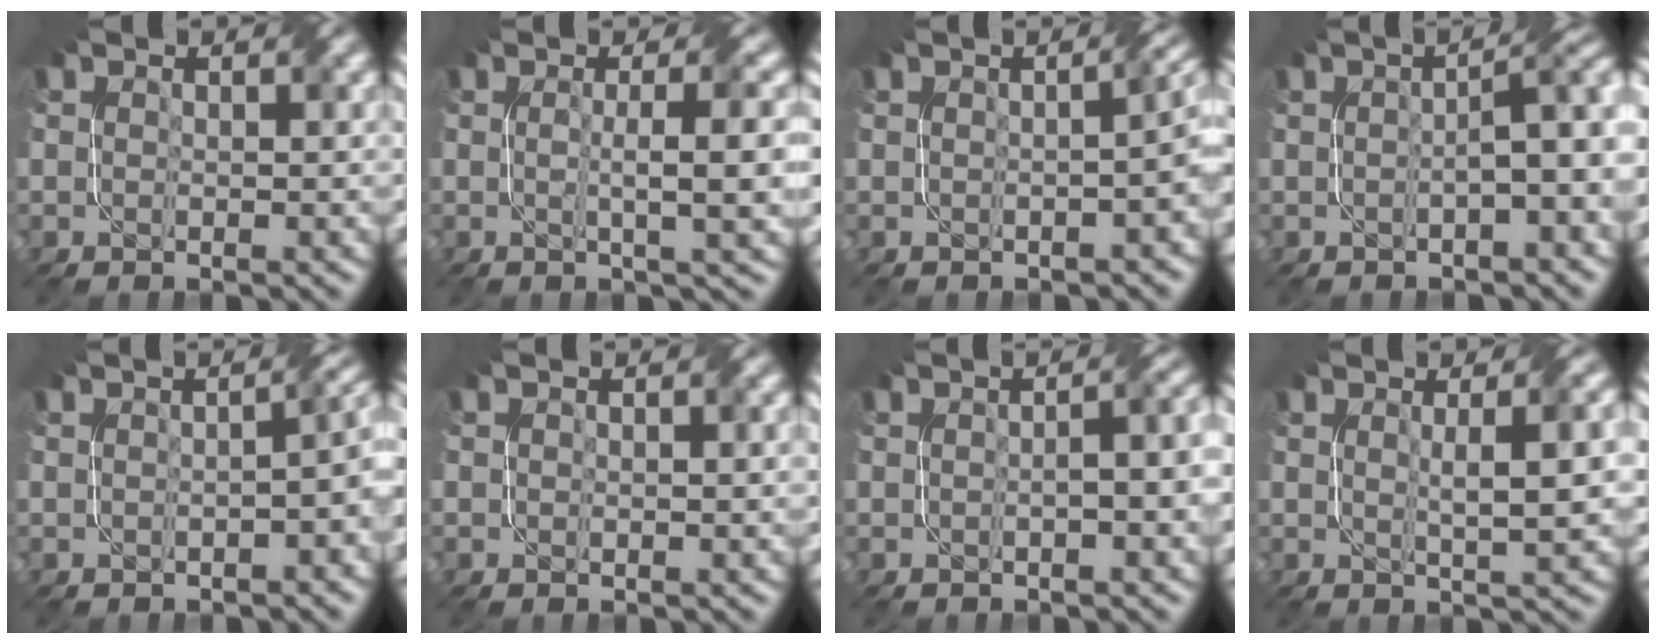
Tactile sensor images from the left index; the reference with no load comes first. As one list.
[{"total": 4.8, "force": [0.1, 1.0, 4.7], "torque": [-0.065, 0.006, 0.000]}, {"total": 4.7, "force": [-0.4, 2.1, 4.2], "torque": [-0.017, 0.006, -0.003]}, {"total": 5.3, "force": [-0.2, 1.4, 5.1], "torque": [-0.059, 0.017, -0.003]}, {"total": 4.9, "force": [-0.6, 2.1, 4.4], "torque": [-0.027, 0.006, -0.005]}, {"total": 0.7, "force": [0.3, 0.3, 0.5], "torque": [-0.007, 0.002, 0.004]}, {"total": 4.8, "force": [-0.1, 1.9, 4.4], "torque": [-0.032, 0.017, -0.005]}, {"total": 4.8, "force": [0.8, 1.1, 4.6], "torque": [-0.051, 0.014, 0.009]}]